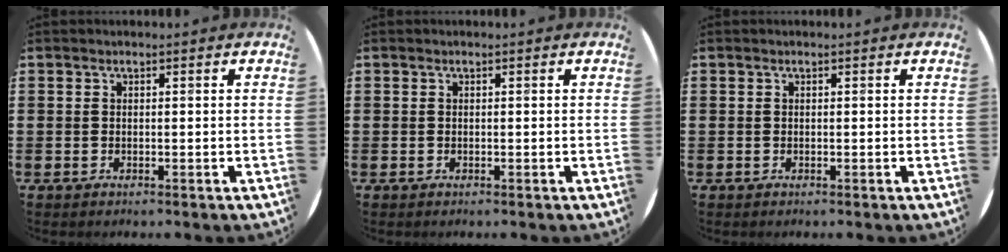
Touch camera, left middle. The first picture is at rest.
{"total": 0.0}
{"total": 0.0}